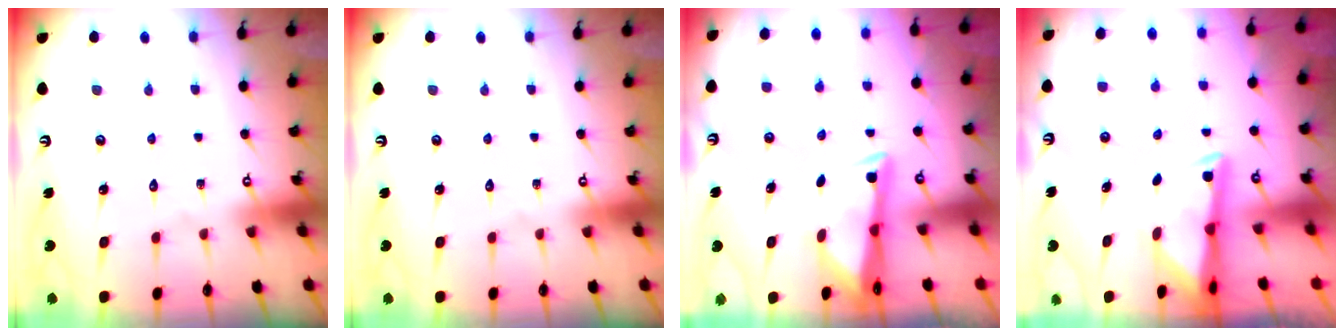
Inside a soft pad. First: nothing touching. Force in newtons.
{"total": 0.0}
{"total": 3.4, "press": 3.3, "slide": 0.9}
{"total": 3.0, "press": 2.9, "slide": 0.6}